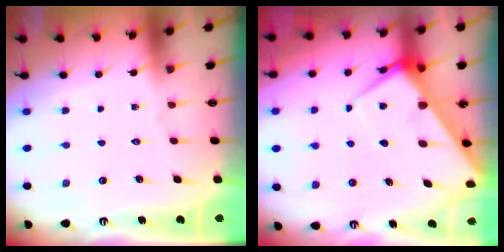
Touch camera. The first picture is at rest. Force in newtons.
{"total": 7.2, "press": 7.2, "slide": 0.7}